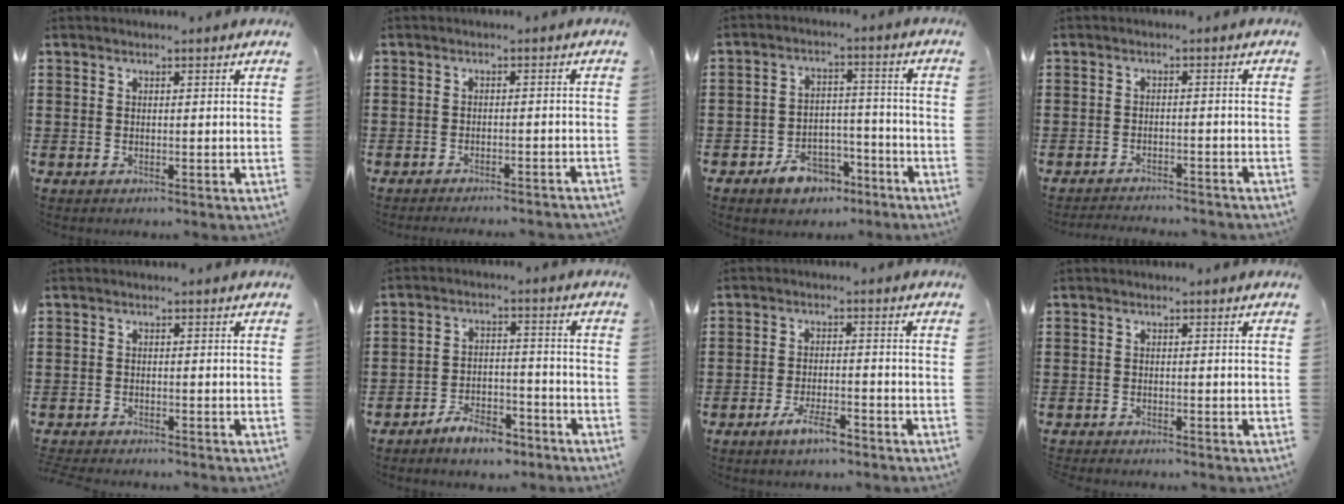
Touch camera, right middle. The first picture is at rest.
{"total": 1.7, "force": [-1.7, -0.2, 0.3], "torque": [-0.006, 0.004, -0.035]}
{"total": 6.1, "force": [-4.7, 3.2, 2.0], "torque": [-0.038, 0.023, -0.089]}
{"total": 2.3, "force": [-2.3, 0.0, 0.1], "torque": [-0.007, 0.001, -0.048]}
{"total": 1.1, "force": [-1.1, 0.1, 0.0], "torque": [-0.003, 0.001, -0.023]}
{"total": 5.8, "force": [-5.2, 1.7, 1.9], "torque": [-0.035, 0.014, -0.100]}
{"total": 4.4, "force": [-3.1, 1.1, 3.0], "torque": [-0.053, 0.004, -0.056]}
{"total": 0.7, "force": [-0.7, 0.1, 0.0], "torque": [-0.001, 0.000, -0.015]}